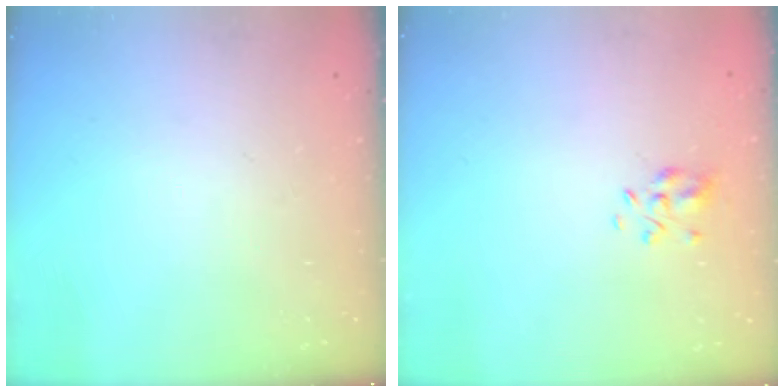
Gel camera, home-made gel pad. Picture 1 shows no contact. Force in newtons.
{"total": 3.6, "press": 3.4, "slide": 1.2}